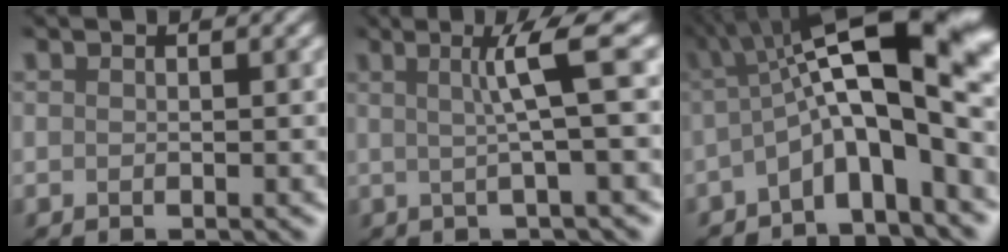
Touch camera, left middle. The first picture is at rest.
{"total": 3.5, "force": [0.7, -0.3, 3.5], "torque": [-0.058, 0.012, 0.019]}
{"total": 10.9, "force": [-0.2, 2.6, 10.6], "torque": [-0.174, 0.031, -0.002]}